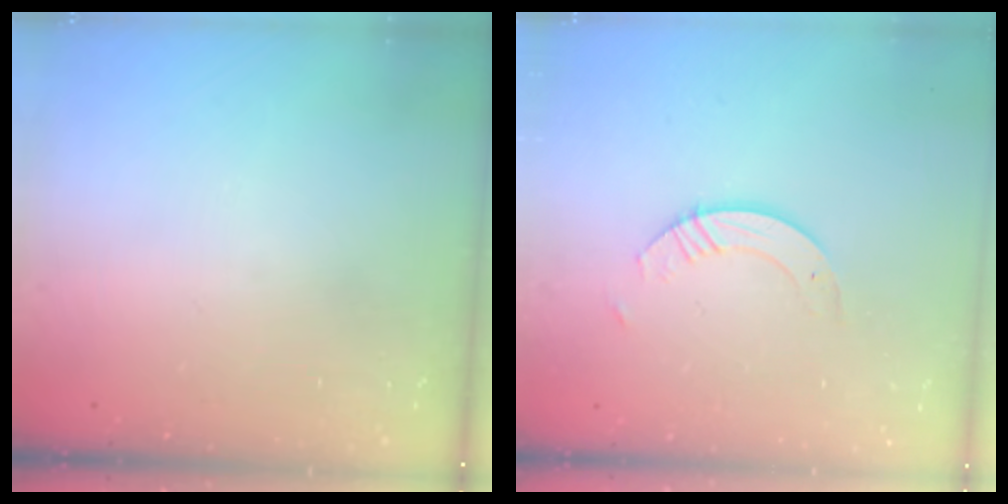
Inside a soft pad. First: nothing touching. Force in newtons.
{"total": 3.8, "press": 3.7, "slide": 0.4}